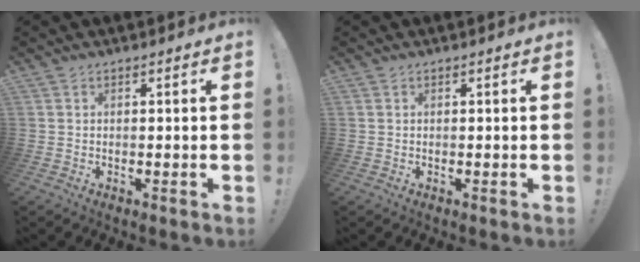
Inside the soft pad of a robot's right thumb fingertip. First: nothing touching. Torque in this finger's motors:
{"motor_torque": [0.00, 0.00, 0.00, 0.00, 0.03]}